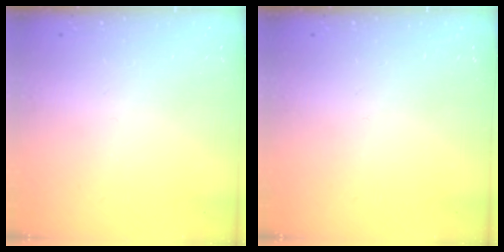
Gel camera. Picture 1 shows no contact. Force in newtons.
{"total": 0.0}